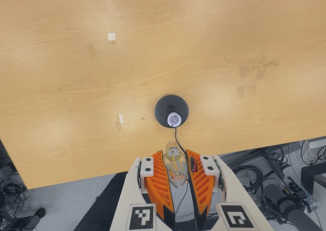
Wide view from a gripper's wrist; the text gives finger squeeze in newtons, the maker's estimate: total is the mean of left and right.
{"total": 19.5, "left": 23.7, "right": 15.3}